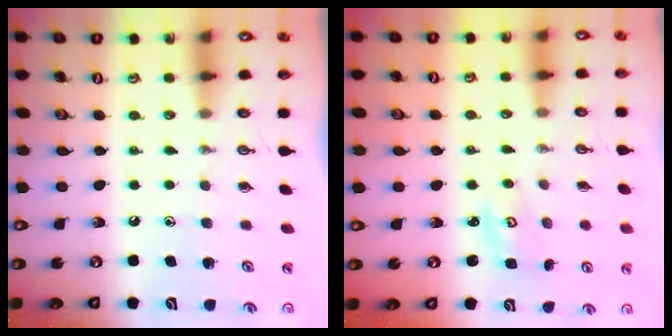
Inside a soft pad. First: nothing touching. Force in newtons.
{"total": 2.9, "press": 2.8, "slide": 0.4}